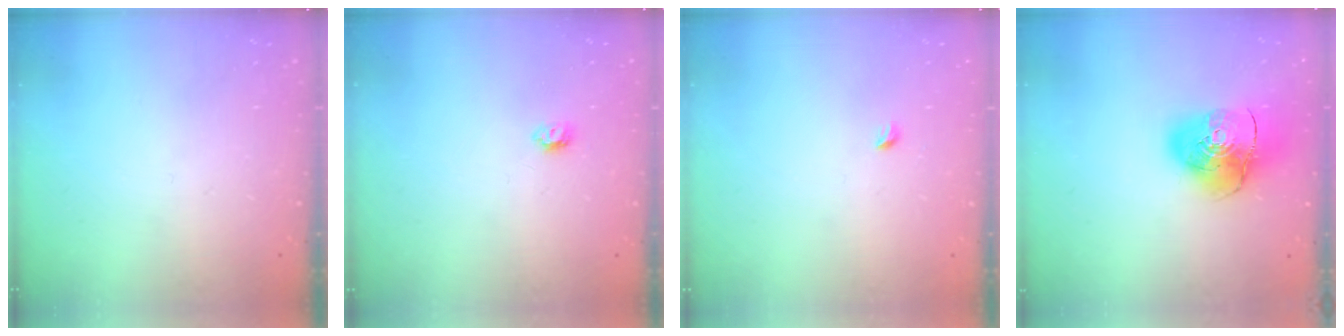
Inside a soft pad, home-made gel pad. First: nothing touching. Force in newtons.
{"total": 3.9, "press": 3.9, "slide": 0.6}
{"total": 2.7, "press": 2.6, "slide": 0.6}
{"total": 12.3, "press": 12.2, "slide": 1.9}